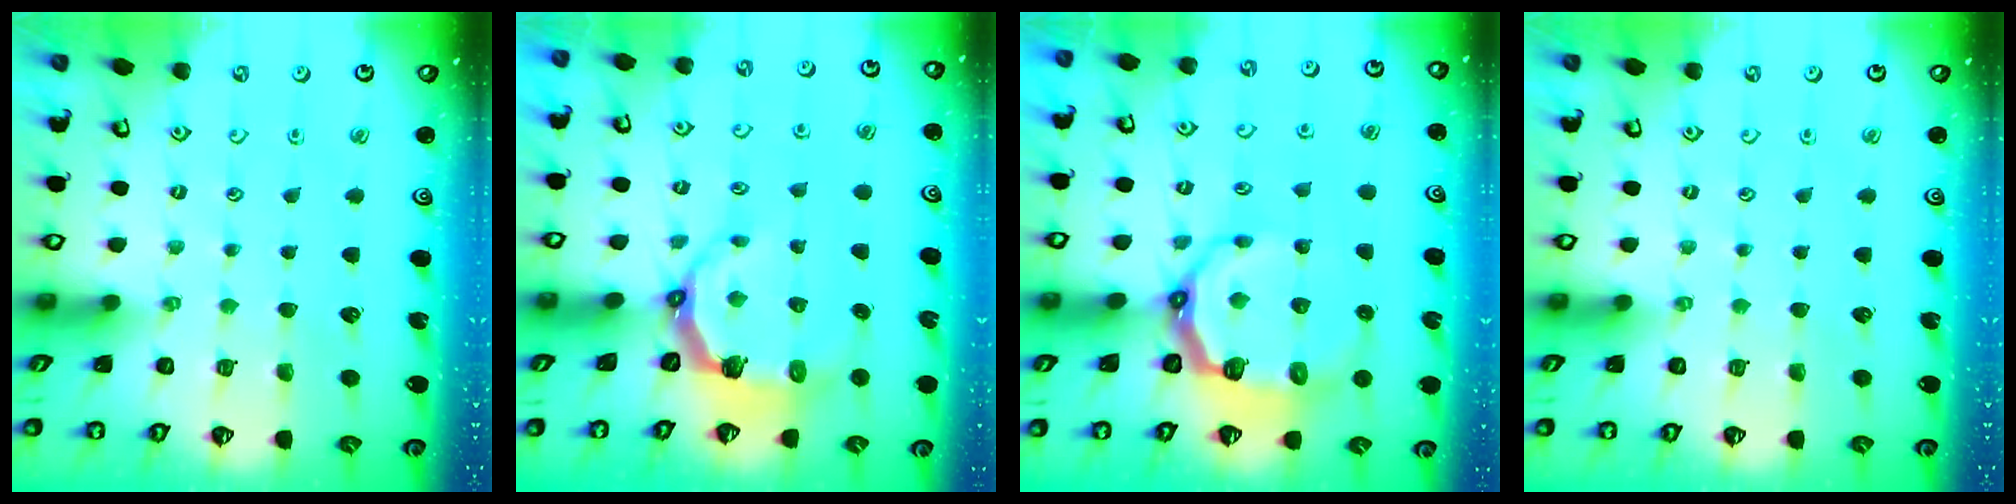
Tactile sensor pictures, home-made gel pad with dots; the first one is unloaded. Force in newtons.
{"total": 6.8, "press": 5.1, "slide": 4.5}
{"total": 9.2, "press": 7.8, "slide": 5.0}
{"total": 0.0}